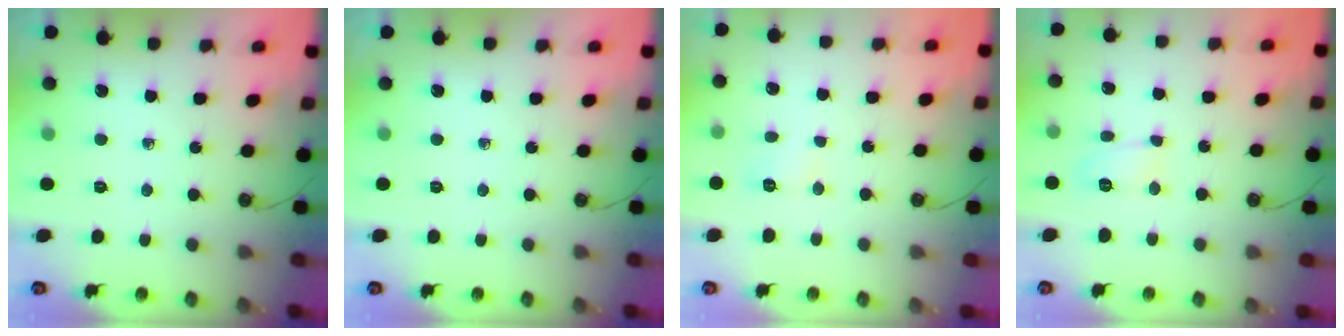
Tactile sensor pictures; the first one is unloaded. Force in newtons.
{"total": 0.0}
{"total": 3.9, "press": 3.9, "slide": 0.4}
{"total": 5.2, "press": 5.2, "slide": 0.8}